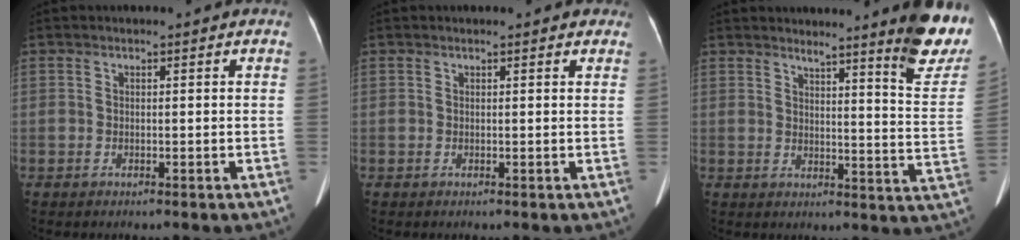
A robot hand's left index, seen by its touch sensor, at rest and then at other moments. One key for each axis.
{"total": 2.2, "fx": 1.9, "fy": 0.8, "fz": 0.8, "tx": -0.007, "ty": 0.009, "tz": 0.012}
{"total": 12.0, "fx": 9.9, "fy": 0.1, "fz": 6.7, "tx": -0.063, "ty": -0.051, "tz": 0.104}